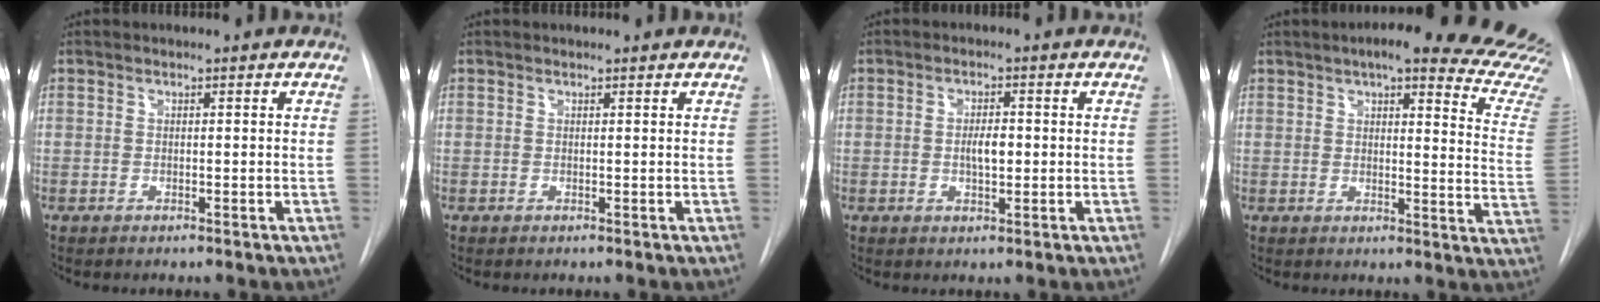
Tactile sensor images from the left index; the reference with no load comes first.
{"total": 0.7, "force": [0.6, 0.3, 0.0], "torque": [-0.008, 0.009, -0.001]}
{"total": 3.0, "force": [-1.1, 1.2, 2.6], "torque": [-0.042, -0.004, -0.017]}
{"total": 22.1, "force": [19.4, 1.9, 10.5], "torque": [-0.122, -0.089, 0.199]}